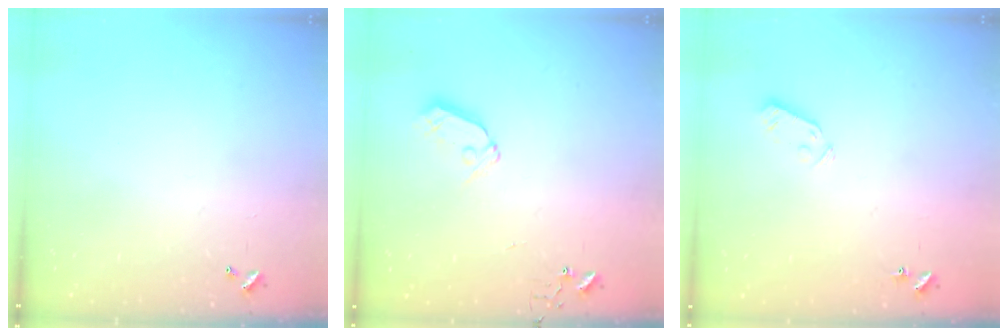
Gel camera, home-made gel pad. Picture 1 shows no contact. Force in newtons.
{"total": 7.0, "press": 7.0, "slide": 0.6}
{"total": 3.5, "press": 3.5, "slide": 0.4}